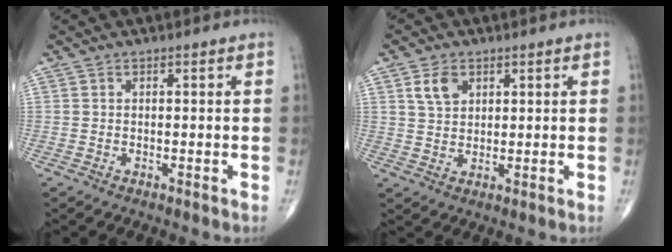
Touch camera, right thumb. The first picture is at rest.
{"total": 4.7, "force": [2.1, 3.1, 2.7], "torque": [-0.038, -0.008, 0.043]}